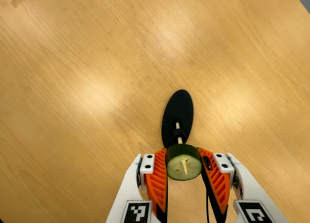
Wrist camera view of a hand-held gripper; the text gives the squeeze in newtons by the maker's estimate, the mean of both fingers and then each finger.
{"total": 10.9, "left": 10.3, "right": 11.6}